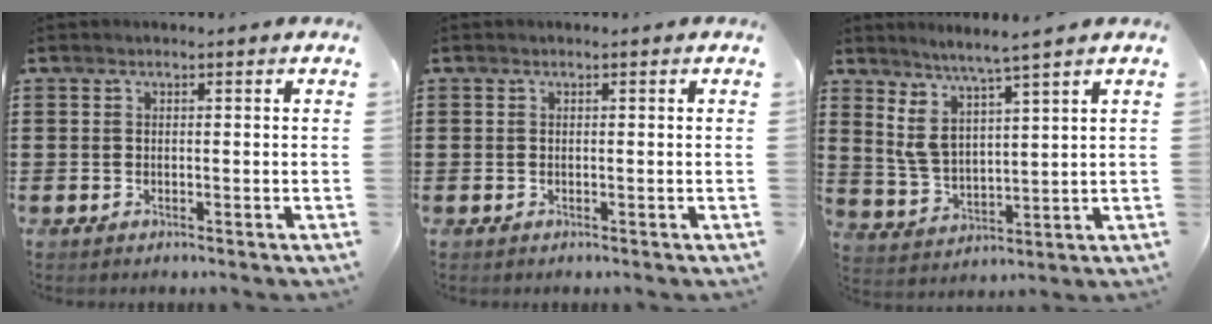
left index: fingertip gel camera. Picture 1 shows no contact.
{"total": 0.0}
{"total": 6.0, "force": [4.3, 1.1, 4.1], "torque": [-0.099, -0.022, 0.072]}